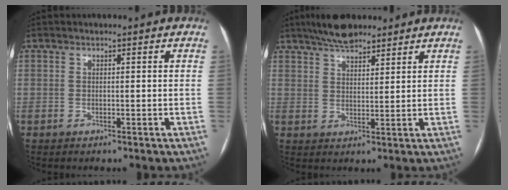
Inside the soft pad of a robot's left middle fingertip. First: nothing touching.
{"total": 7.2, "force": [5.9, 2.2, 3.4], "torque": [-0.060, 0.017, 0.104]}